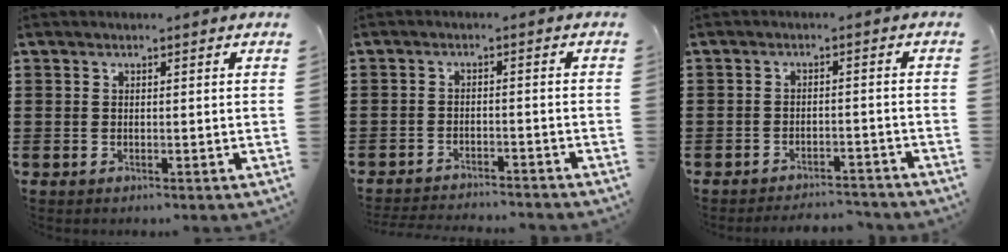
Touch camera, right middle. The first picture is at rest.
{"total": 2.7, "force": [-2.7, -0.1, 0.1], "torque": [-0.008, -0.002, -0.056]}
{"total": 2.9, "force": [-2.9, 0.1, 0.0], "torque": [-0.007, -0.002, -0.060]}